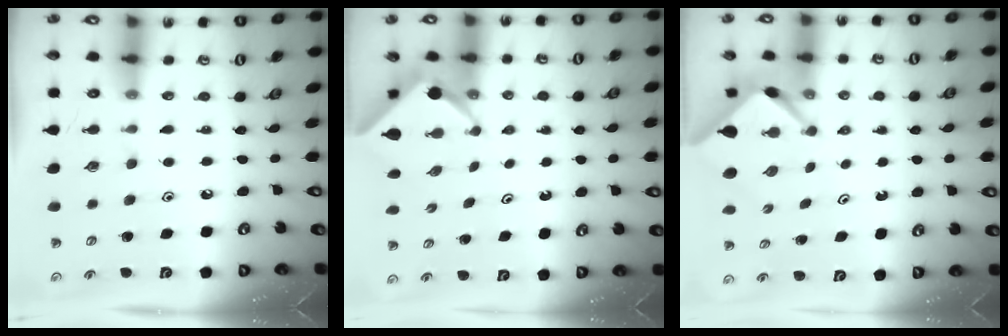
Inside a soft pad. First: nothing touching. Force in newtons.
{"total": 5.4, "press": 5.4, "slide": 0.4}
{"total": 2.6, "press": 2.6, "slide": 0.3}